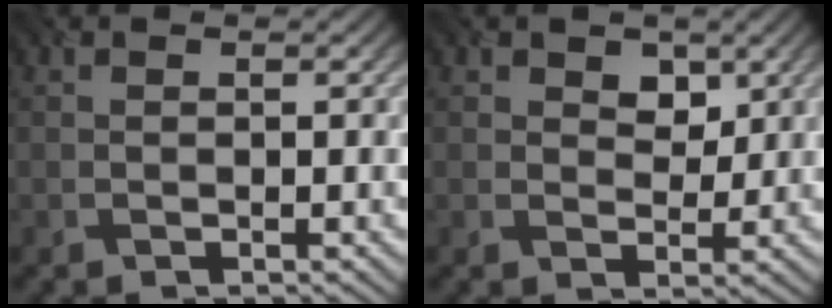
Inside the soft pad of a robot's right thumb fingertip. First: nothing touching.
{"total": 3.1, "force": [1.4, 2.0, 1.8], "torque": [-0.030, -0.007, 0.020]}